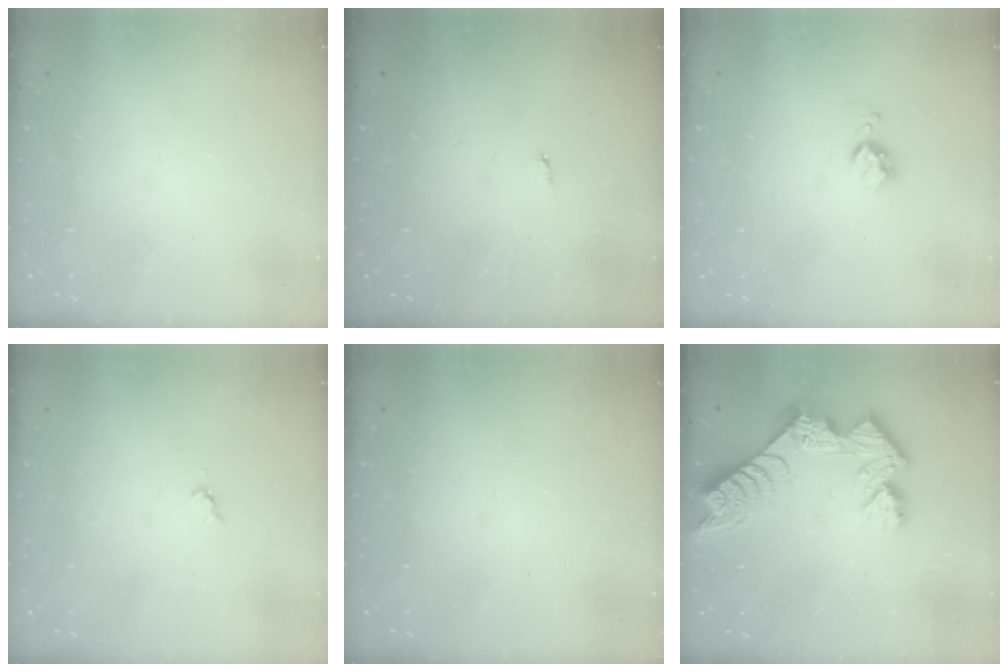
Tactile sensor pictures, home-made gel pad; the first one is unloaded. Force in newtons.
{"total": 2.1, "press": 2.1, "slide": 0.4}
{"total": 4.3, "press": 4.3, "slide": 0.5}
{"total": 3.3, "press": 3.3, "slide": 0.4}
{"total": 0.0}
{"total": 13.8, "press": 13.8, "slide": 1.1}